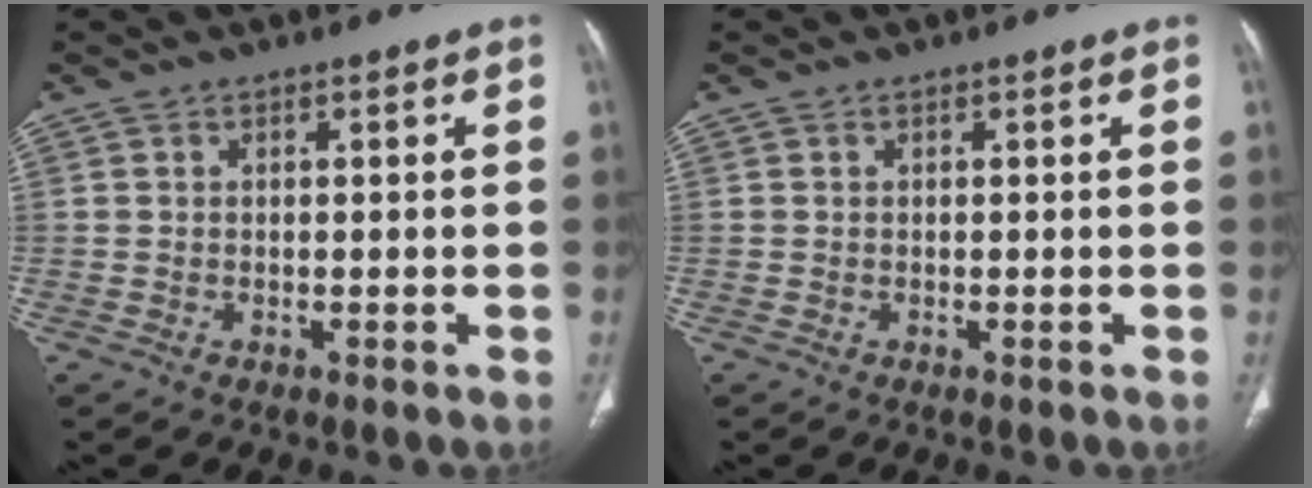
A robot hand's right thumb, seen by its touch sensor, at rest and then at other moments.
{"total": 0.0}